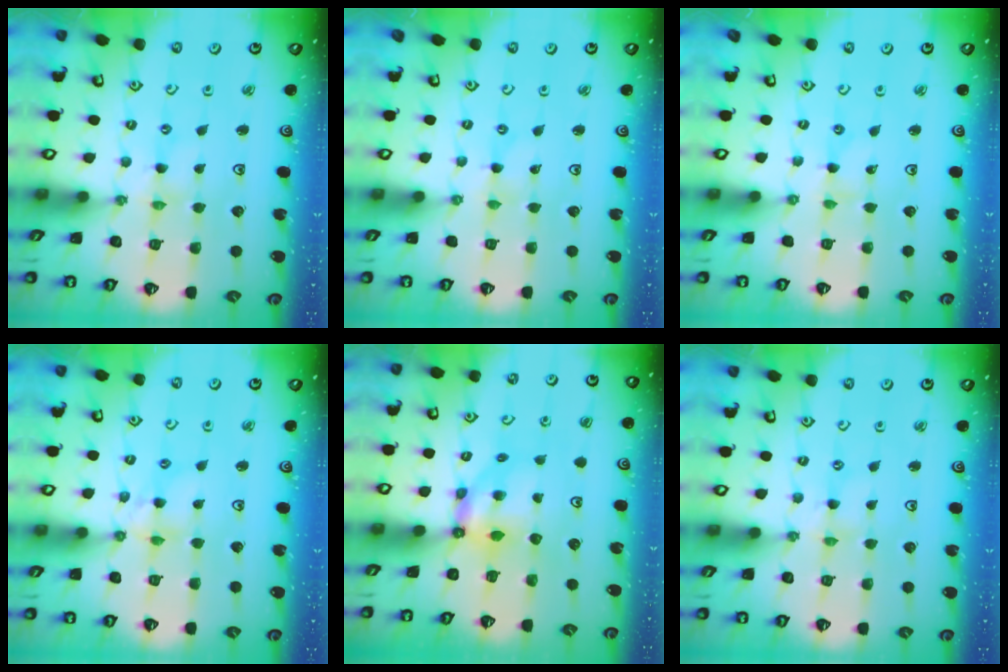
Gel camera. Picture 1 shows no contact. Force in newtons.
{"total": 0.0}
{"total": 0.0}
{"total": 7.1, "press": 7.1, "slide": 0.5}
{"total": 6.2, "press": 6.1, "slide": 0.7}
{"total": 0.0}